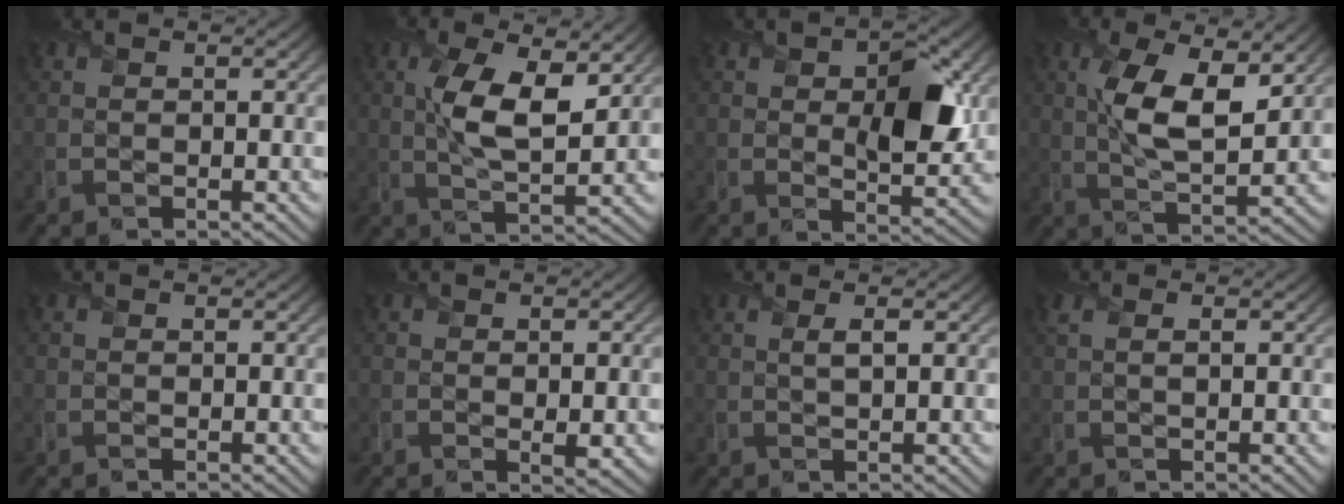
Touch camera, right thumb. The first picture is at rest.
{"total": 8.7, "force": [2.2, 3.3, 7.7], "torque": [-0.156, 0.002, 0.038]}
{"total": 7.6, "force": [1.3, 3.9, 6.4], "torque": [-0.093, -0.003, 0.023]}
{"total": 9.7, "force": [2.7, 3.9, 8.5], "torque": [-0.170, 0.001, 0.048]}
{"total": 0.0}
{"total": 2.1, "force": [-0.4, 1.0, 1.8], "torque": [-0.026, -0.010, 0.000]}
{"total": 1.3, "force": [0.6, 0.1, 1.1], "torque": [-0.021, 0.004, 0.008]}
{"total": 1.2, "force": [0.5, 0.2, 1.1], "torque": [-0.022, 0.005, 0.009]}